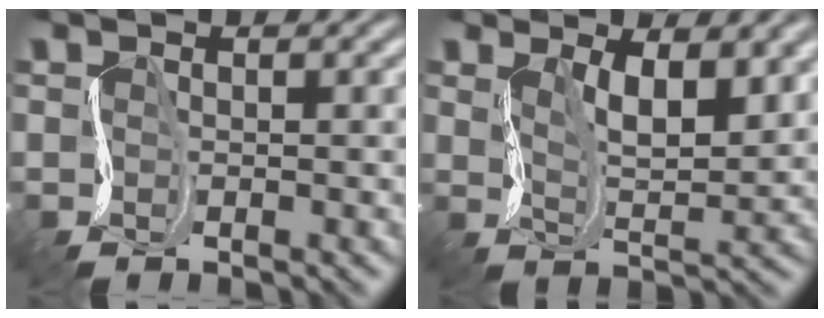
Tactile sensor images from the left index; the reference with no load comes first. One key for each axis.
{"total": 5.0, "fx": 1.9, "fy": 1.9, "fz": 4.2, "tx": -0.081, "ty": -0.013, "tz": 0.029}